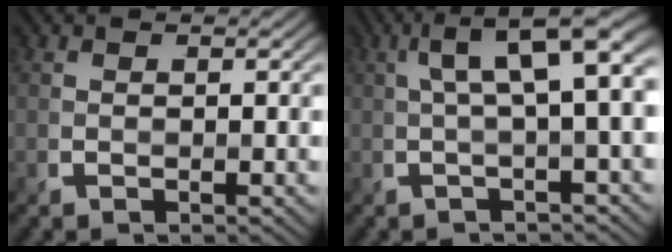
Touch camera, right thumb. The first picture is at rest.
{"total": 7.8, "force": [1.5, 1.9, 7.4], "torque": [-0.109, 0.029, 0.020]}